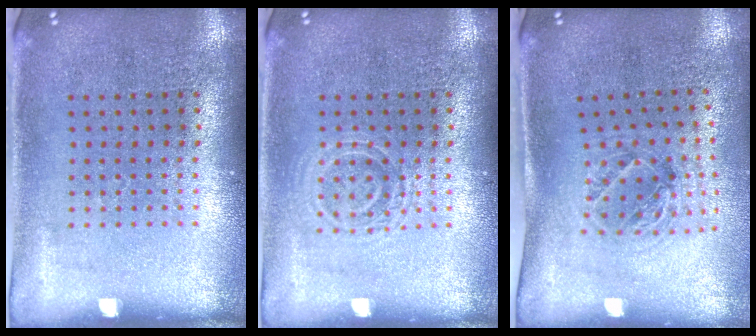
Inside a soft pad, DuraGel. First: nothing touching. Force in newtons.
{"total": 1.7, "press": 1.7, "slide": 0.4}
{"total": 1.1, "press": 1.1, "slide": 0.4}